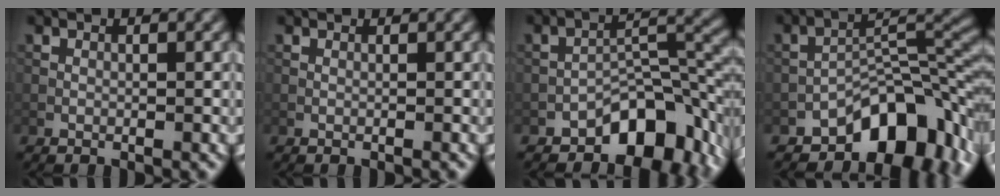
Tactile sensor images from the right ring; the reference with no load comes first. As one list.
[{"total": 1.0, "force": [0.9, 0.2, 0.3], "torque": [-0.012, -0.003, 0.005]}, {"total": 8.2, "force": [-4.9, 4.1, 5.1], "torque": [-0.053, 0.008, -0.084]}, {"total": 9.4, "force": [-5.8, 4.6, 5.7], "torque": [-0.062, 0.009, -0.106]}]